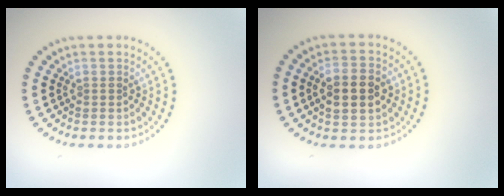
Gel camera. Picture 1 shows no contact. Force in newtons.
{"total": 3.8, "press": 3.8, "slide": 0.3}